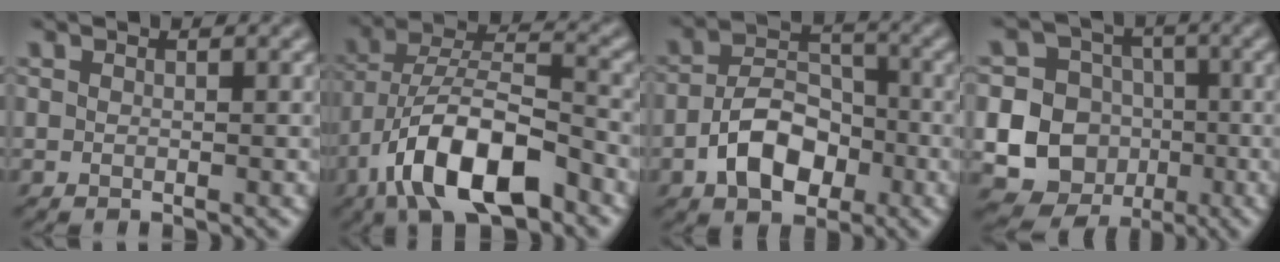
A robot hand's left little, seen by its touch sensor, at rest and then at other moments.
{"total": 10.6, "force": [-5.8, 4.0, 7.9], "torque": [-0.137, 0.018, -0.105]}
{"total": 6.3, "force": [-2.5, 4.0, 4.2], "torque": [-0.070, 0.004, -0.047]}
{"total": 18.8, "force": [-4.4, 17.8, 4.2], "torque": [-0.120, -0.018, -0.087]}